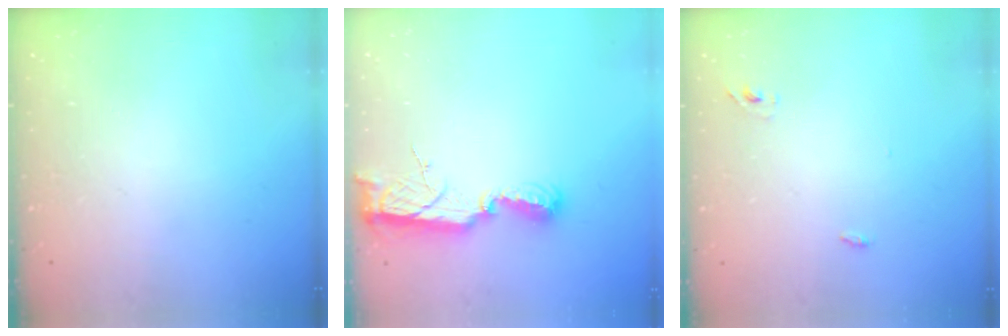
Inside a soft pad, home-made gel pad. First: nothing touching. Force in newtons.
{"total": 8.4, "press": 8.4, "slide": 0.5}
{"total": 2.9, "press": 2.7, "slide": 1.0}